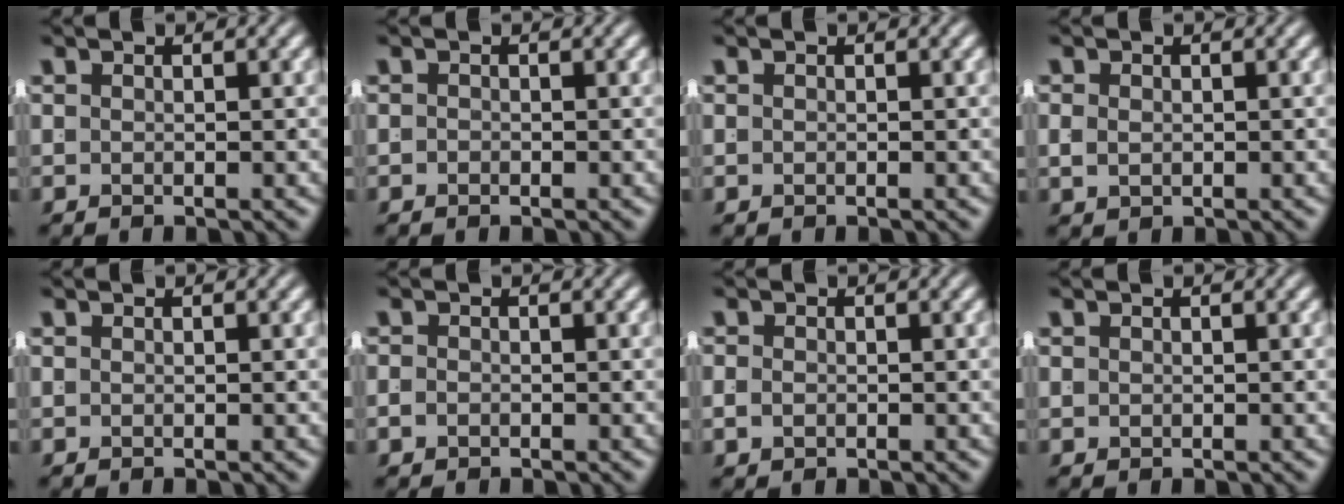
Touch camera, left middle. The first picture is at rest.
{"total": 0.6, "force": [-0.5, -0.2, -0.1], "torque": [0.004, -0.007, -0.005]}
{"total": 0.0}
{"total": 0.8, "force": [-0.2, 0.5, 0.7], "torque": [-0.015, -0.008, 0.008]}
{"total": 0.0}
{"total": 0.9, "force": [-0.8, 0.4, 0.3], "torque": [-0.011, -0.009, -0.010]}
{"total": 1.0, "force": [-0.6, 0.5, 0.5], "torque": [-0.017, -0.011, -0.003]}
{"total": 0.0}